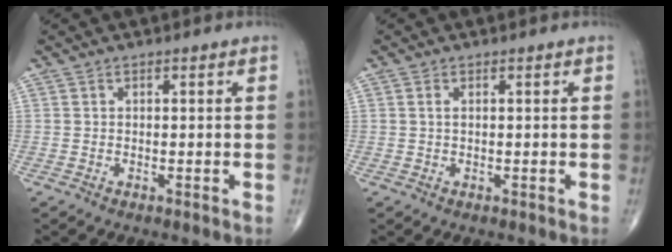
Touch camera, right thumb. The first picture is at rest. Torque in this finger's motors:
{"motor_torque": [-0.03, 0.04, 0.15, 0.22, -0.02]}